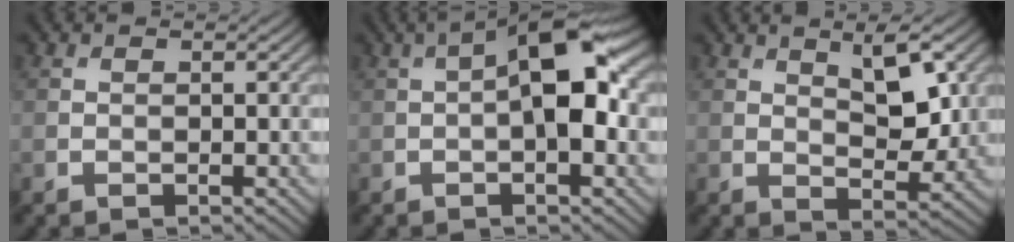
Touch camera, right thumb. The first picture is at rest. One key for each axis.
{"total": 9.5, "fx": 0.7, "fy": 3.5, "fz": 8.7, "tx": -0.145, "ty": 0.018, "tz": 0.005}
{"total": 5.9, "fx": 2.4, "fy": 2.4, "fz": 4.8, "tx": -0.075, "ty": -0.008, "tz": 0.041}